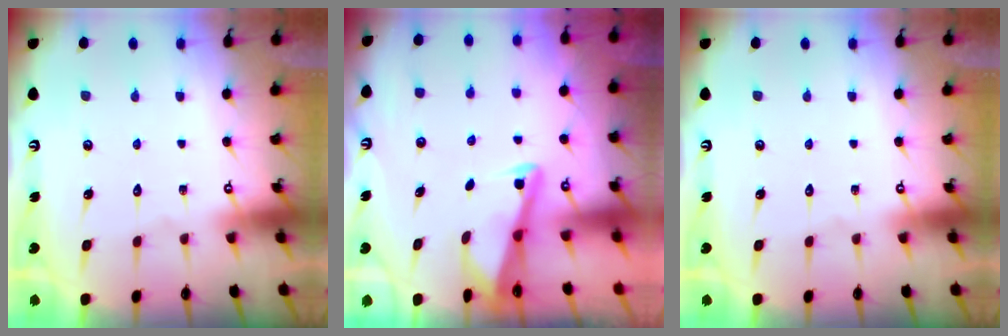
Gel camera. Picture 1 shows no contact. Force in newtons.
{"total": 2.8, "press": 2.8, "slide": 0.4}
{"total": 0.0}